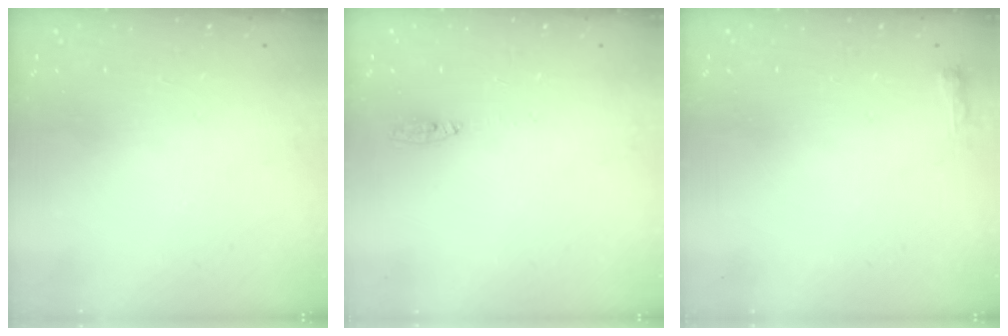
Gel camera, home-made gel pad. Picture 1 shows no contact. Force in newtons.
{"total": 4.2, "press": 2.6, "slide": 3.3}
{"total": 9.8, "press": 2.8, "slide": 9.4}